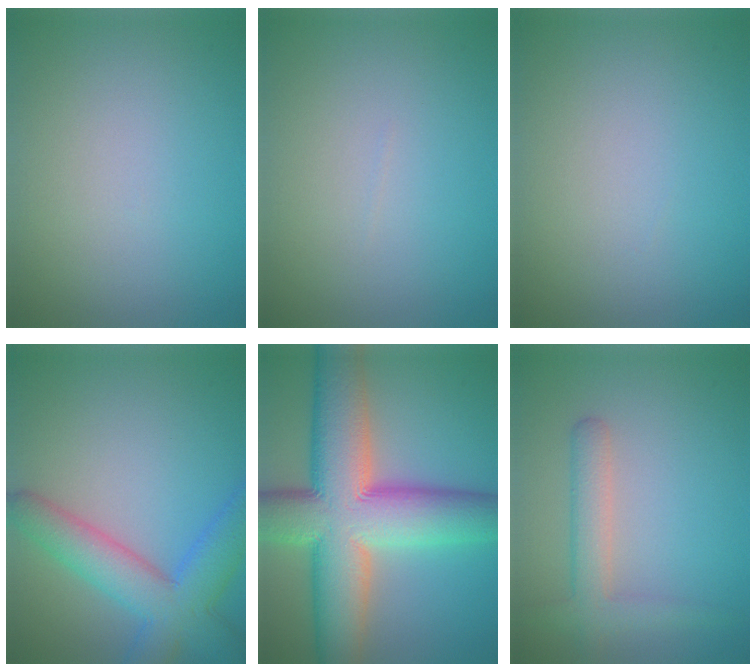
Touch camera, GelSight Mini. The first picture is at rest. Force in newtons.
{"total": 0.0}
{"total": 0.0}
{"total": 6.8, "press": 6.8, "slide": 0.3}
{"total": 14.4, "press": 14.4, "slide": 0.9}
{"total": 3.0, "press": 3.0, "slide": 0.2}